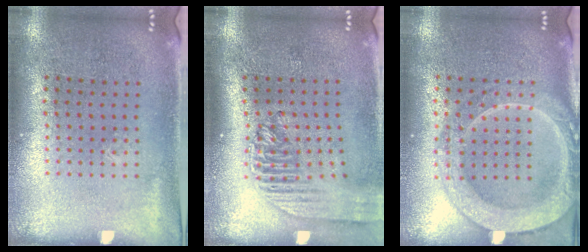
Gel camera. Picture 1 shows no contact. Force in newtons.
{"total": 2.1, "press": 1.6, "slide": 1.3}
{"total": 2.2, "press": 2.2, "slide": 0.3}